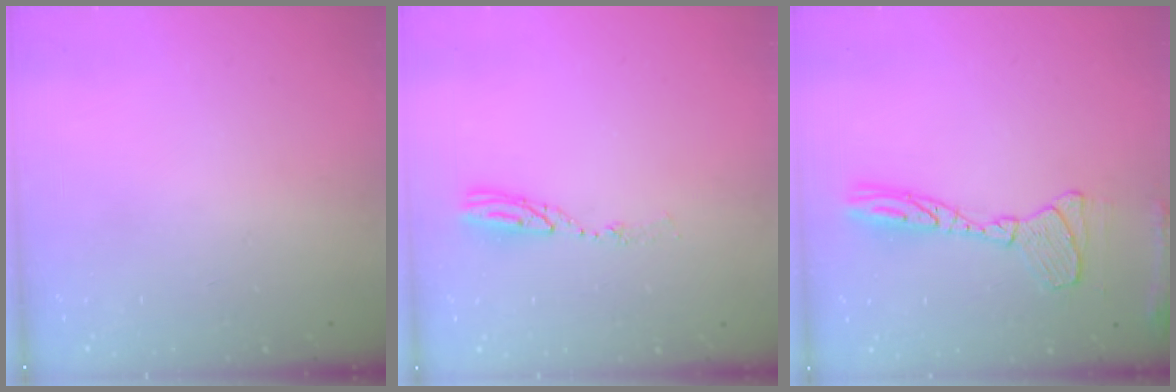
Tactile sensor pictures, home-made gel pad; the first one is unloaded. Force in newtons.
{"total": 5.2, "press": 5.2, "slide": 0.3}
{"total": 14.2, "press": 14.1, "slide": 1.2}